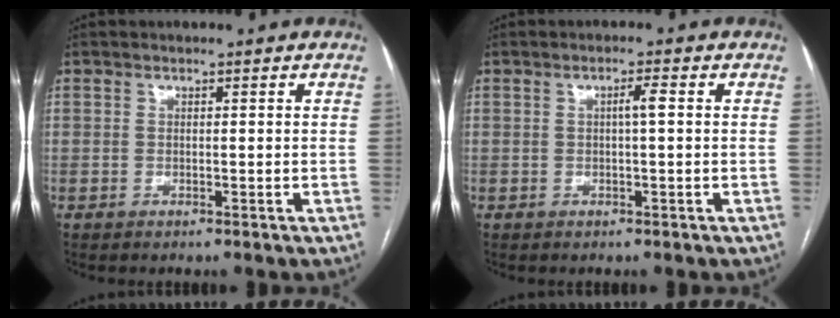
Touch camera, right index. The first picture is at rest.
{"total": 1.8, "force": [0.2, -0.2, 1.7], "torque": [-0.029, 0.003, 0.003]}